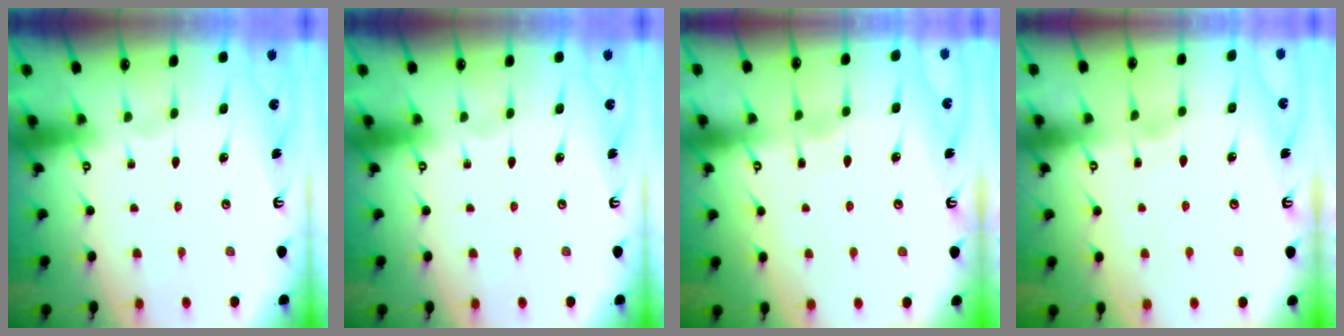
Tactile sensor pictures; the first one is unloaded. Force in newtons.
{"total": 0.0}
{"total": 4.5, "press": 4.4, "slide": 0.4}
{"total": 2.7, "press": 2.7, "slide": 0.3}